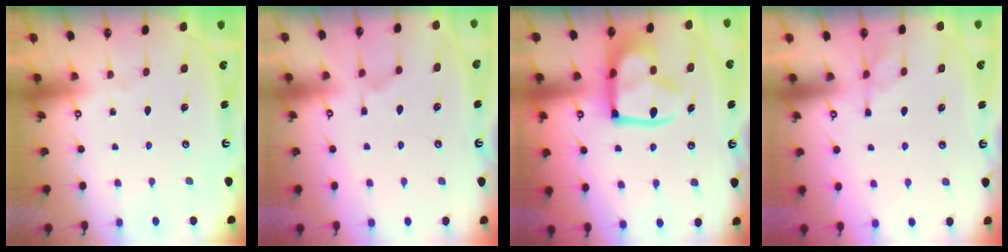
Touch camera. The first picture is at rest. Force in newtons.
{"total": 1.8, "press": 1.3, "slide": 1.3}
{"total": 17.4, "press": 17.3, "slide": 2.2}
{"total": 2.9, "press": 2.6, "slide": 1.4}